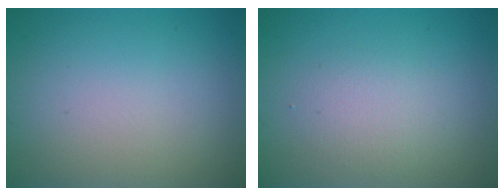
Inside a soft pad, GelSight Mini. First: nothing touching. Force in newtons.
{"total": 2.0, "press": 2.0, "slide": 0.1}